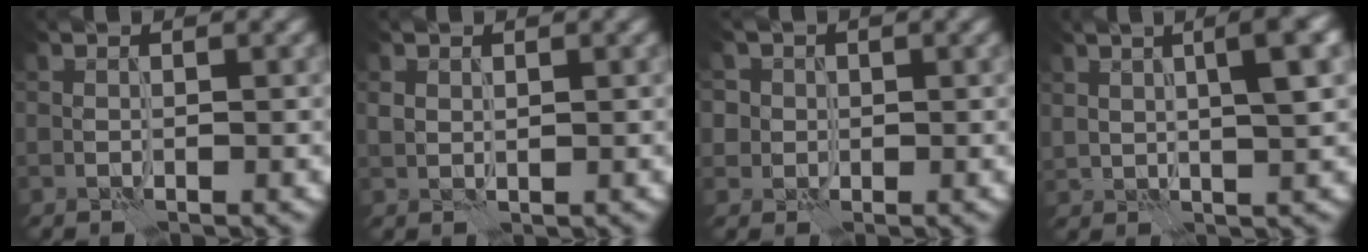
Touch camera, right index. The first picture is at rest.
{"total": 1.0, "force": [0.5, 0.7, 0.5], "torque": [-0.009, 0.000, 0.011]}
{"total": 3.5, "force": [1.1, 3.1, 1.0], "torque": [-0.005, 0.013, 0.006]}
{"total": 5.4, "force": [2.0, 1.5, 4.8], "torque": [-0.067, 0.012, 0.033]}